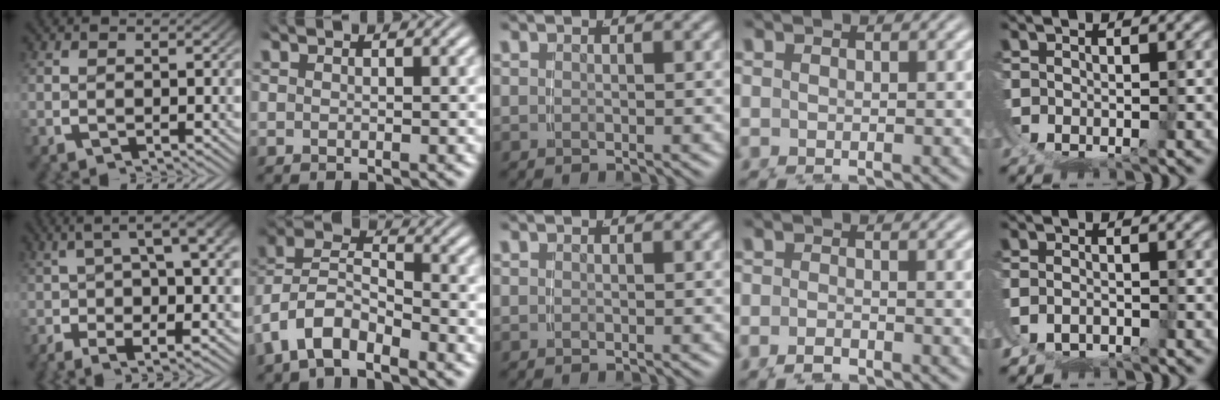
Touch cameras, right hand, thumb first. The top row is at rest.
{"thumb": {"total": 9.0, "force": [0.3, 3.9, 8.1], "torque": [-0.098, 0.016, -0.005]}, "index": {"total": 7.5, "force": [0.0, 6.5, 3.7], "torque": [-0.111, -0.010, -0.014]}, "ring": {"total": 0.8, "force": [-0.8, 0.0, 0.0], "torque": [0.002, 0.000, -0.014]}, "little": {"total": 3.5, "force": [-1.7, 3.1, 0.5], "torque": [-0.038, -0.022, -0.024]}}